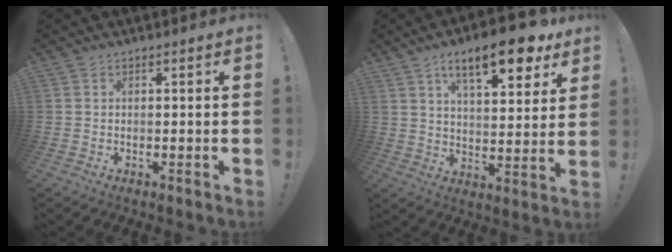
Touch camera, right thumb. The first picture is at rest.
{"total": 16.1, "force": [9.4, 5.0, 12.2], "torque": [-0.183, -0.049, 0.147]}